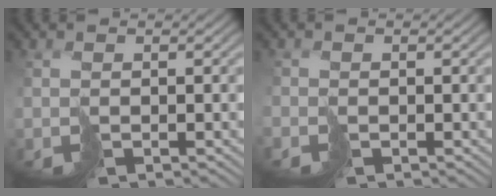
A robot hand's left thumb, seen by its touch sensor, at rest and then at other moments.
{"total": 1.0, "force": [-0.8, 0.5, 0.1], "torque": [-0.010, -0.007, -0.019]}